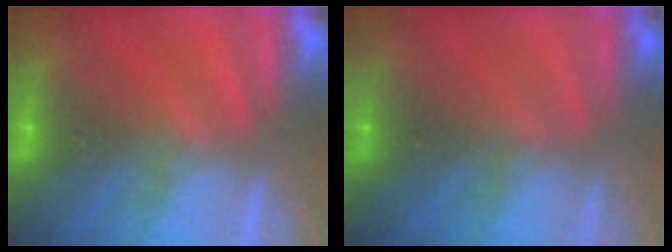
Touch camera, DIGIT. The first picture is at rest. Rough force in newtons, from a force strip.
{"total": 7.8}